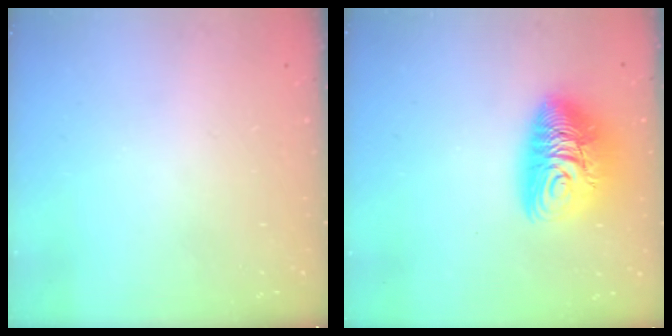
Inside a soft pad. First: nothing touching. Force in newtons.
{"total": 12.9, "press": 12.9, "slide": 1.2}